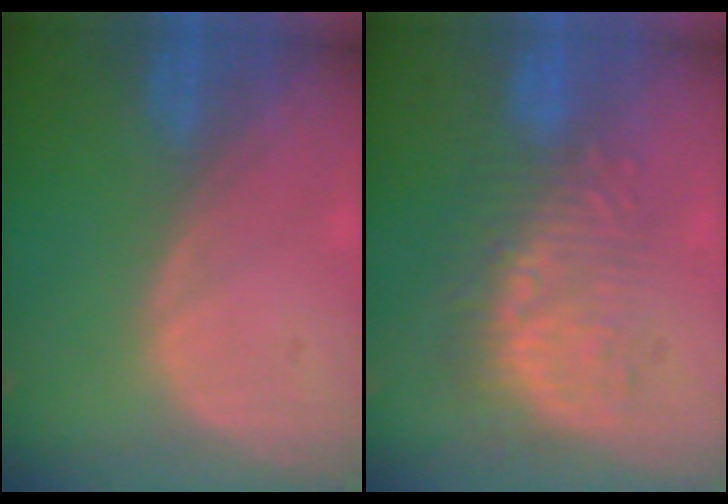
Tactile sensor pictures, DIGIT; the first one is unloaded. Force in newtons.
{"total": 8.9, "press": 8.4, "slide": 2.9}